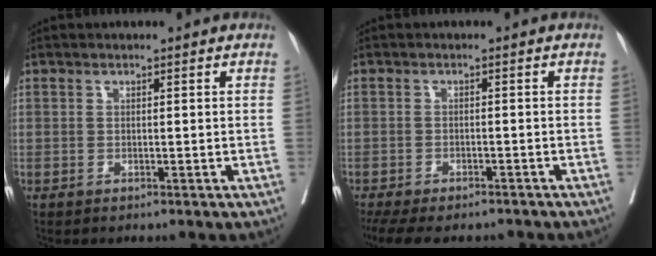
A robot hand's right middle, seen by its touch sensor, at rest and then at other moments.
{"total": 12.2, "force": [-10.1, 4.1, 5.4], "torque": [-0.114, -0.009, -0.134]}